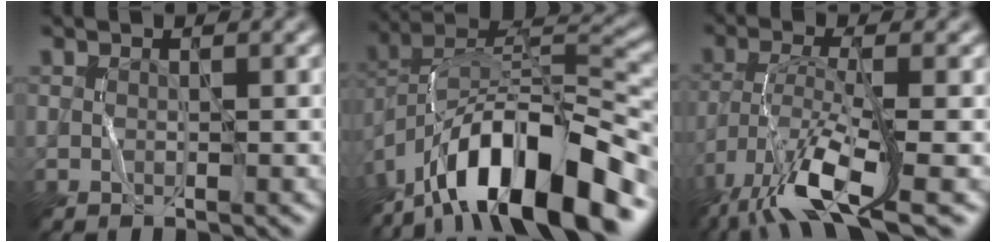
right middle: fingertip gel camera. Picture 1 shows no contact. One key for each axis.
{"total": 14.4, "fx": -9.0, "fy": 5.0, "fz": 10.2, "tx": -0.173, "ty": 0.023, "tz": -0.161}
{"total": 10.5, "fx": -6.8, "fy": 2.1, "fz": 7.7, "tx": -0.153, "ty": -0.005, "tz": -0.129}